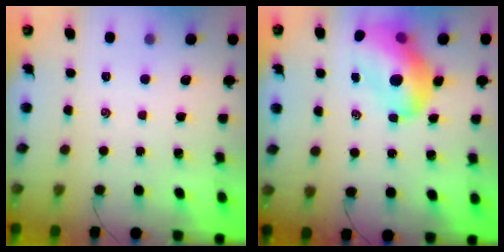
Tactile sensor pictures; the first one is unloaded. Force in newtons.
{"total": 14.5, "press": 13.8, "slide": 4.3}